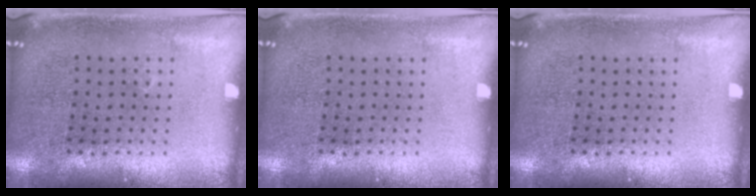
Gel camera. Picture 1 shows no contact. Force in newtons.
{"total": 0.0}
{"total": 0.0}